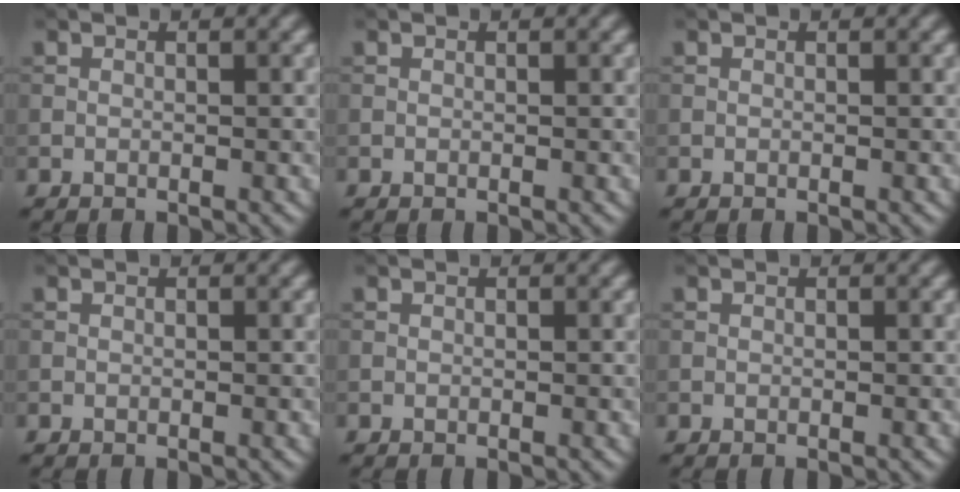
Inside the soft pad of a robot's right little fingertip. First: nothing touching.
{"total": 0.0}
{"total": 0.0}
{"total": 0.0}
{"total": 0.0}
{"total": 0.0}